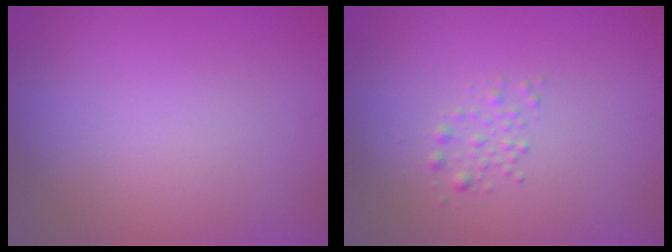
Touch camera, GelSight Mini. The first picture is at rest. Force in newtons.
{"total": 1.2, "press": 1.2, "slide": 0.0}